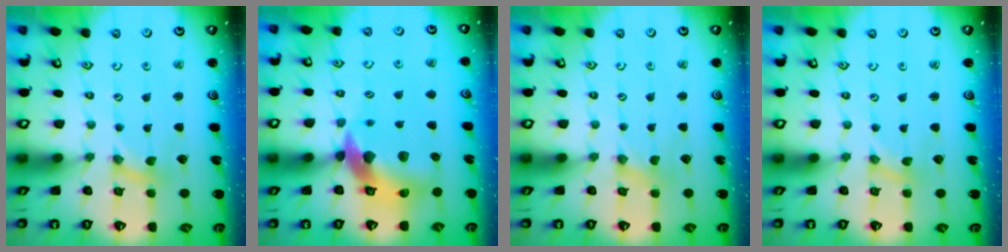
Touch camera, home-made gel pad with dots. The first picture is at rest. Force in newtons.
{"total": 13.7, "press": 13.6, "slide": 2.1}
{"total": 0.0}
{"total": 0.0}